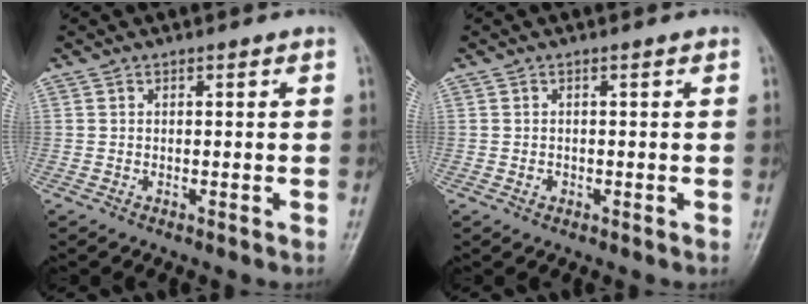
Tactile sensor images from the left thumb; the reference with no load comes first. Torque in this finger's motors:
{"motor_torque": [-0.06, 0.05, 0.06, 0.02, 0.00]}